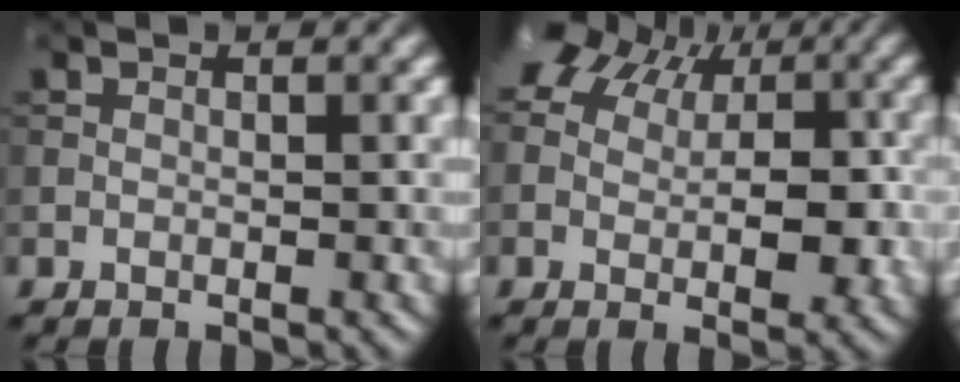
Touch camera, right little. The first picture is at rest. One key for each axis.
{"total": 9.6, "fx": 2.2, "fy": 6.6, "fz": 6.7, "tx": -0.086, "ty": 0.010, "tz": 0.036}